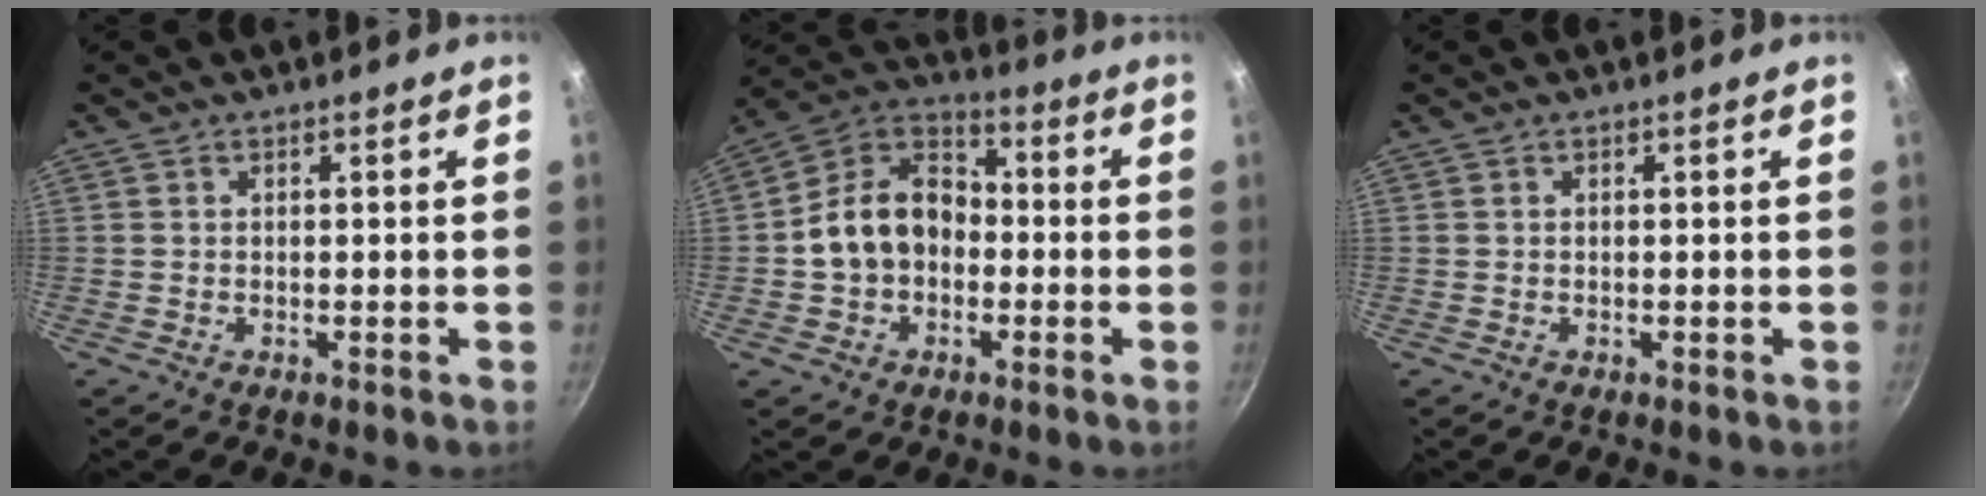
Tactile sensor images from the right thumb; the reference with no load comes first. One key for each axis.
{"total": 7.5, "fx": -2.1, "fy": 6.0, "fz": 4.1, "tx": -0.046, "ty": 0.037, "tz": -0.056}
{"total": 0.0}